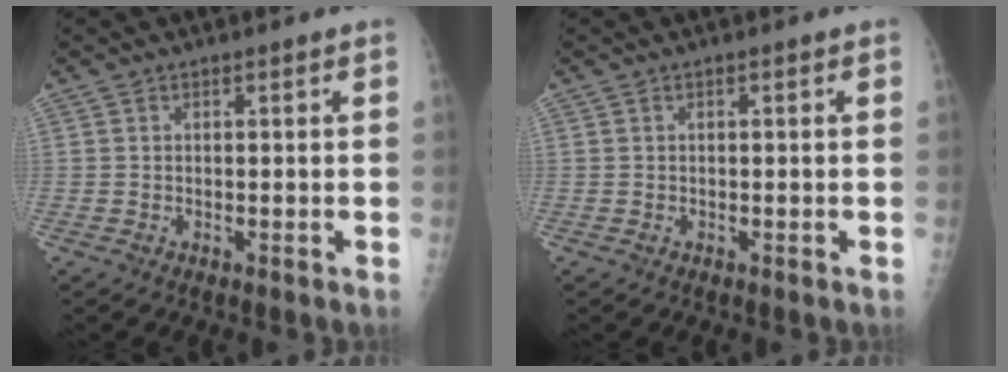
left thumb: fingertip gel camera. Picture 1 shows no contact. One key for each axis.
{"total": 0.0}